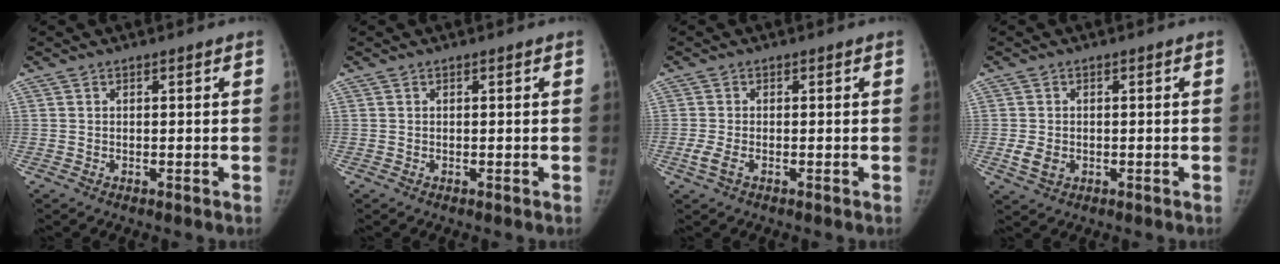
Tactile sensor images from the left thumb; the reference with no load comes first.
{"total": 0.0}
{"total": 2.4, "force": [-0.9, 1.2, 1.9], "torque": [-0.048, -0.002, -0.021]}
{"total": 4.4, "force": [-0.9, 3.4, 2.7], "torque": [-0.047, -0.003, -0.010]}